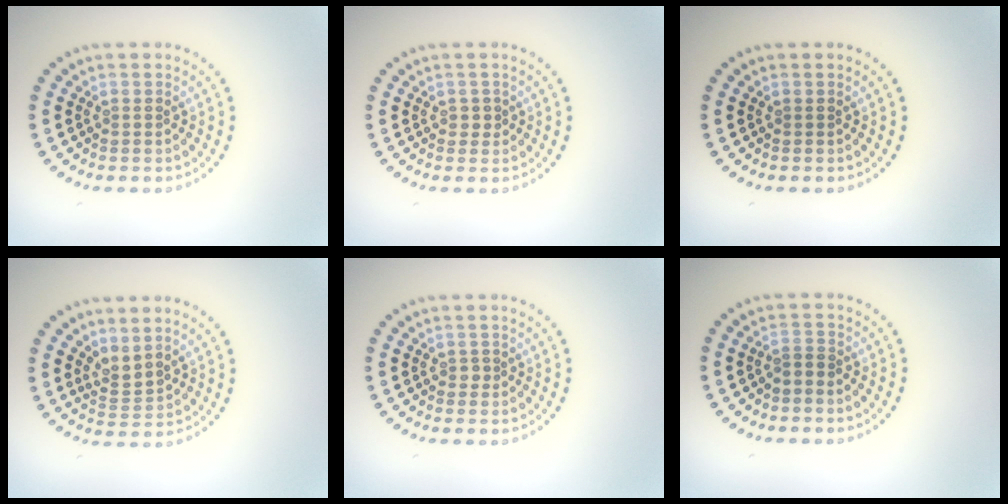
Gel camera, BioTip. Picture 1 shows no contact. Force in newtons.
{"total": 0.9, "press": 0.8, "slide": 0.3}
{"total": 0.0}
{"total": 2.1, "press": 1.4, "slide": 1.6}
{"total": 0.5, "press": 0.4, "slide": 0.3}
{"total": 1.0, "press": 0.7, "slide": 0.7}